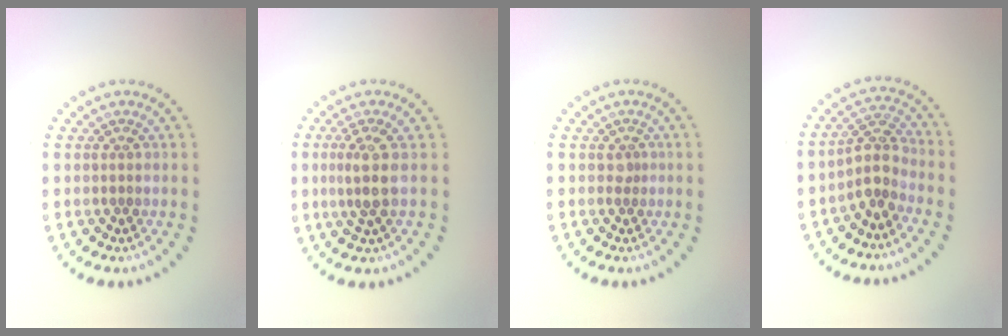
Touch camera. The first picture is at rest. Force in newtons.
{"total": 2.5, "press": 2.0, "slide": 1.6}
{"total": 0.8, "press": 0.5, "slide": 0.6}
{"total": 2.9, "press": 2.4, "slide": 1.7}